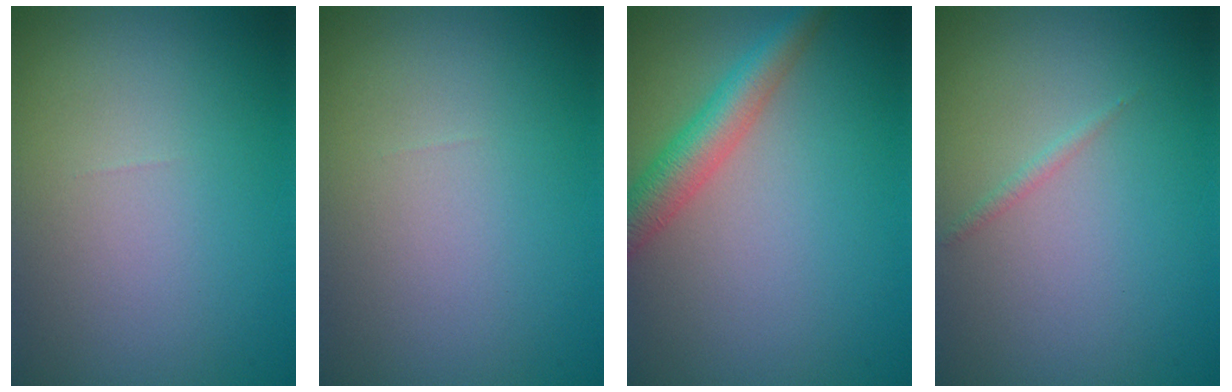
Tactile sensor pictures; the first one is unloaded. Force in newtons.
{"total": 0.0}
{"total": 3.9, "press": 3.9, "slide": 0.1}
{"total": 0.6, "press": 0.6, "slide": 0.0}